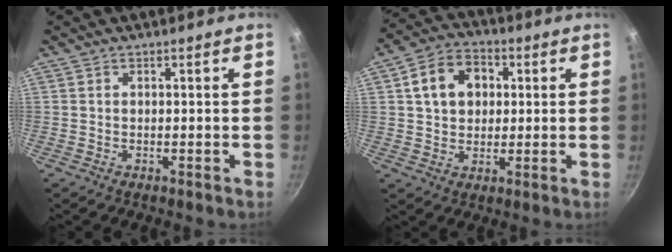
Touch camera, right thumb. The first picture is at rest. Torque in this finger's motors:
{"motor_torque": [-0.01, 0.27, 0.12, 0.07, 0.13]}